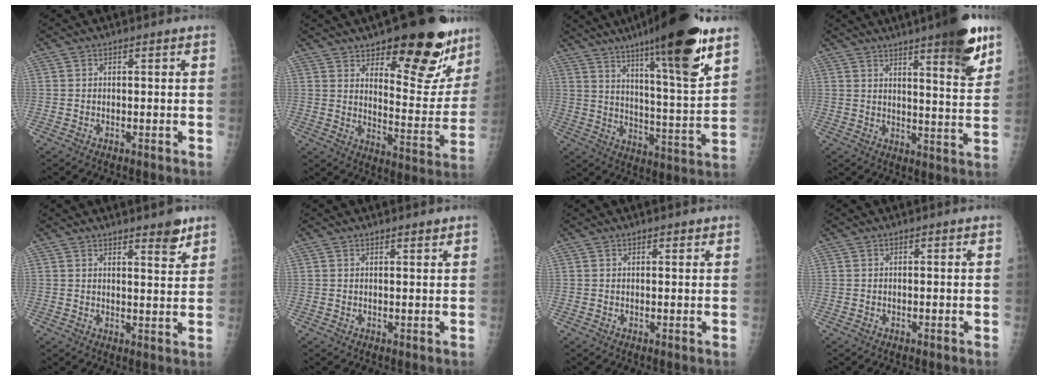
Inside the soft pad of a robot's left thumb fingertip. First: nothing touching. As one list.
[{"total": 22.0, "force": [14.3, 8.4, 14.5], "torque": [-0.133, -0.086, 0.200]}, {"total": 22.7, "force": [14.7, 2.9, 17.1], "torque": [-0.245, -0.064, 0.230]}, {"total": 14.6, "force": [9.0, 2.7, 11.2], "torque": [-0.132, -0.047, 0.125]}, {"total": 4.4, "force": [3.3, 1.1, 2.7], "torque": [-0.027, -0.025, 0.044]}, {"total": 1.0, "force": [0.9, 0.2, 0.5], "torque": [-0.005, -0.006, 0.014]}, {"total": 1.1, "force": [0.8, 0.6, 0.5], "torque": [-0.001, -0.004, 0.009]}, {"total": 0.0}]